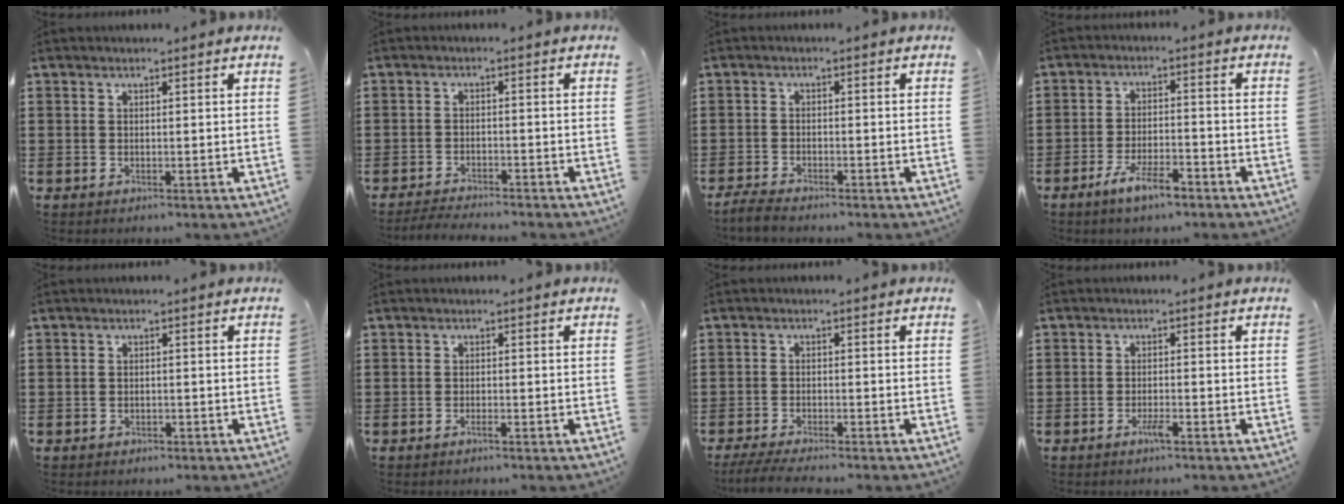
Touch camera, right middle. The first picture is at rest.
{"total": 3.0, "force": [-3.0, 0.2, 0.3], "torque": [-0.008, 0.001, -0.063]}
{"total": 2.5, "force": [-2.4, 0.3, 0.6], "torque": [-0.018, 0.003, -0.052]}
{"total": 5.9, "force": [-4.2, 1.6, 3.9], "torque": [-0.080, 0.001, -0.081]}
{"total": 1.1, "force": [-1.0, 0.5, 0.1], "torque": [-0.004, 0.001, -0.022]}
{"total": 1.0, "force": [-0.7, 0.0, 0.7], "torque": [-0.014, -0.004, -0.011]}
{"total": 3.5, "force": [-3.3, 0.2, 1.3], "torque": [-0.034, -0.009, -0.068]}
{"total": 2.1, "force": [-1.3, 0.2, 1.6], "torque": [-0.036, -0.006, -0.025]}